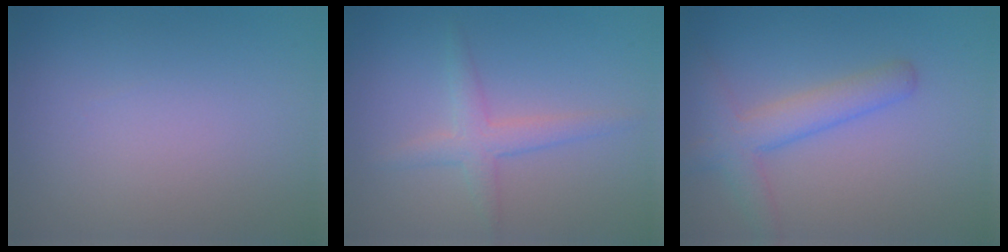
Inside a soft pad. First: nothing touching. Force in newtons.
{"total": 2.5, "press": 2.5, "slide": 0.0}
{"total": 3.8, "press": 3.8, "slide": 0.2}